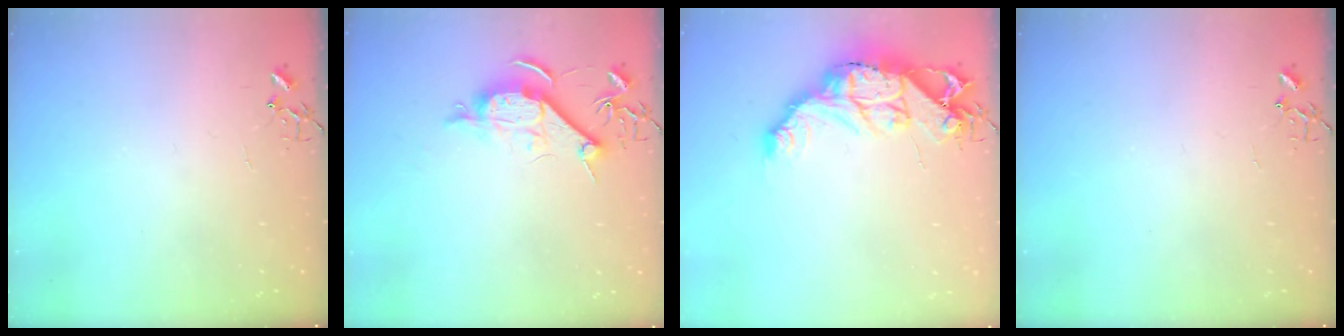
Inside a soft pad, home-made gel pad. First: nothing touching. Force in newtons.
{"total": 9.3, "press": 9.2, "slide": 1.1}
{"total": 16.7, "press": 16.6, "slide": 1.4}
{"total": 0.0}